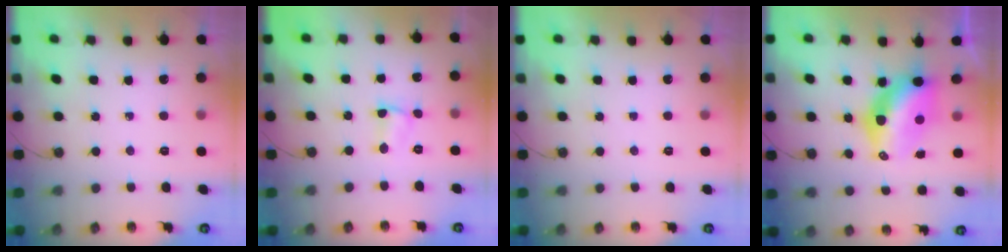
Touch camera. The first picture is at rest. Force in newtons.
{"total": 1.5, "press": 1.4, "slide": 0.5}
{"total": 0.0}
{"total": 10.4, "press": 10.4, "slide": 0.9}